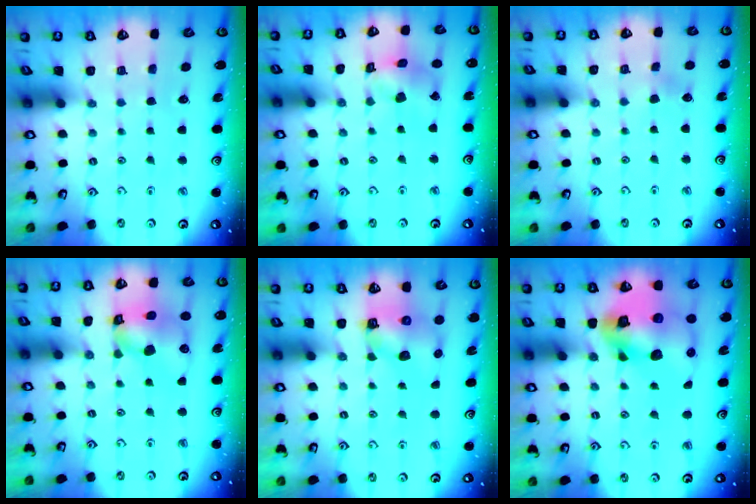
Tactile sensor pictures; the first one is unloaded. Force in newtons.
{"total": 10.0, "press": 10.0, "slide": 1.1}
{"total": 2.5, "press": 2.5, "slide": 0.2}
{"total": 12.4, "press": 12.3, "slide": 1.6}
{"total": 7.3, "press": 7.2, "slide": 0.9}
{"total": 17.8, "press": 17.6, "slide": 2.6}